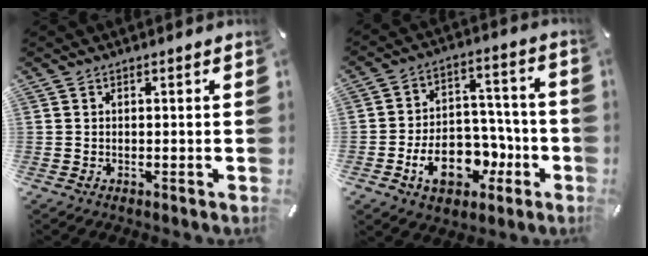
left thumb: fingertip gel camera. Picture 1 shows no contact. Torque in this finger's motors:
{"motor_torque": [1.14, 3.02, 0.51, -0.03, 0.12]}